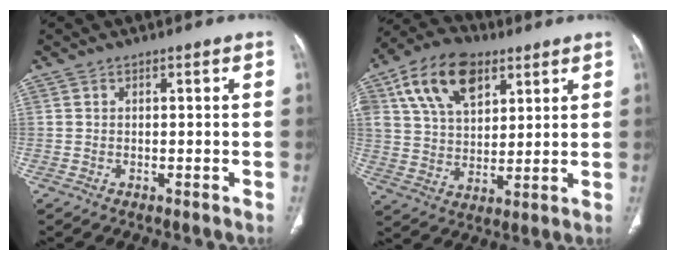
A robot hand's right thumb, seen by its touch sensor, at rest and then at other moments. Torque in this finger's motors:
{"motor_torque": [-0.45, 3.46, 0.73, 0.83, 0.19]}